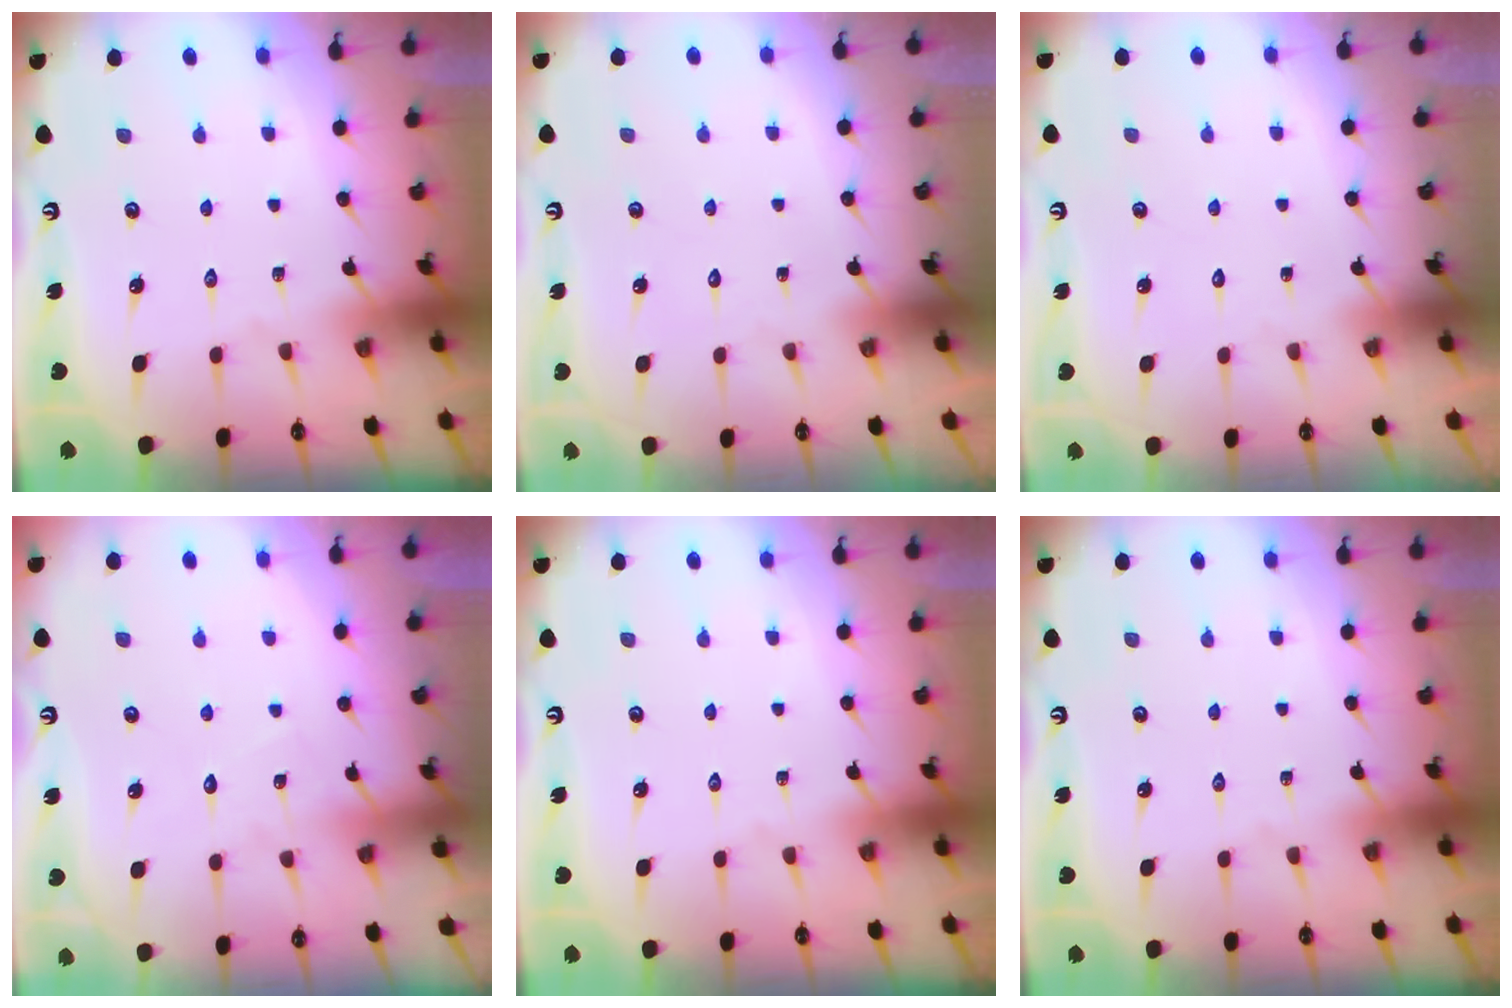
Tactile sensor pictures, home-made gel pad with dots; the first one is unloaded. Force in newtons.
{"total": 1.6, "press": 1.6, "slide": 0.1}
{"total": 1.7, "press": 1.7, "slide": 0.1}
{"total": 4.2, "press": 4.2, "slide": 0.4}
{"total": 0.0}
{"total": 0.0}